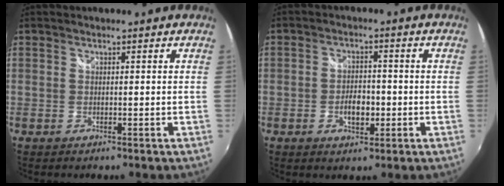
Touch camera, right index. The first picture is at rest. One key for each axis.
{"total": 4.8, "fx": -1.4, "fy": 2.7, "fz": 3.8, "tx": -0.074, "ty": 0.001, "tz": -0.021}